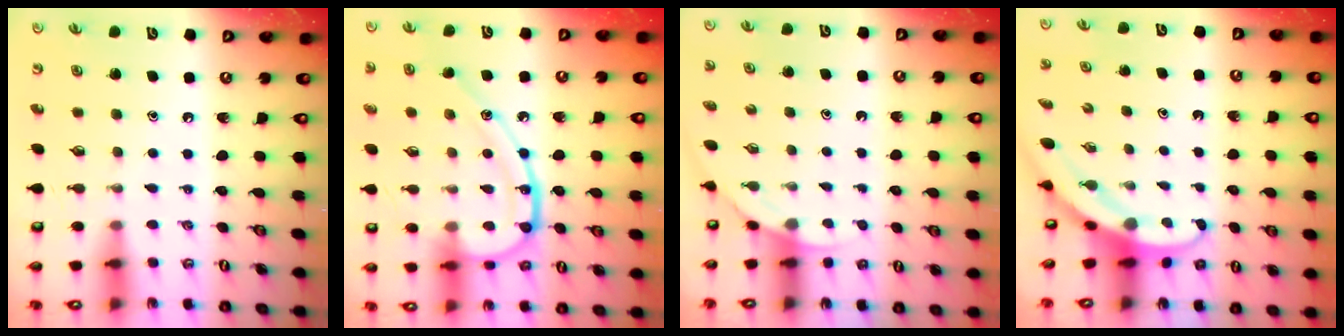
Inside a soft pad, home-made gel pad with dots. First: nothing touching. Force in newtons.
{"total": 15.8, "press": 15.8, "slide": 1.1}
{"total": 2.6, "press": 2.6, "slide": 0.1}
{"total": 3.8, "press": 3.8, "slide": 0.1}